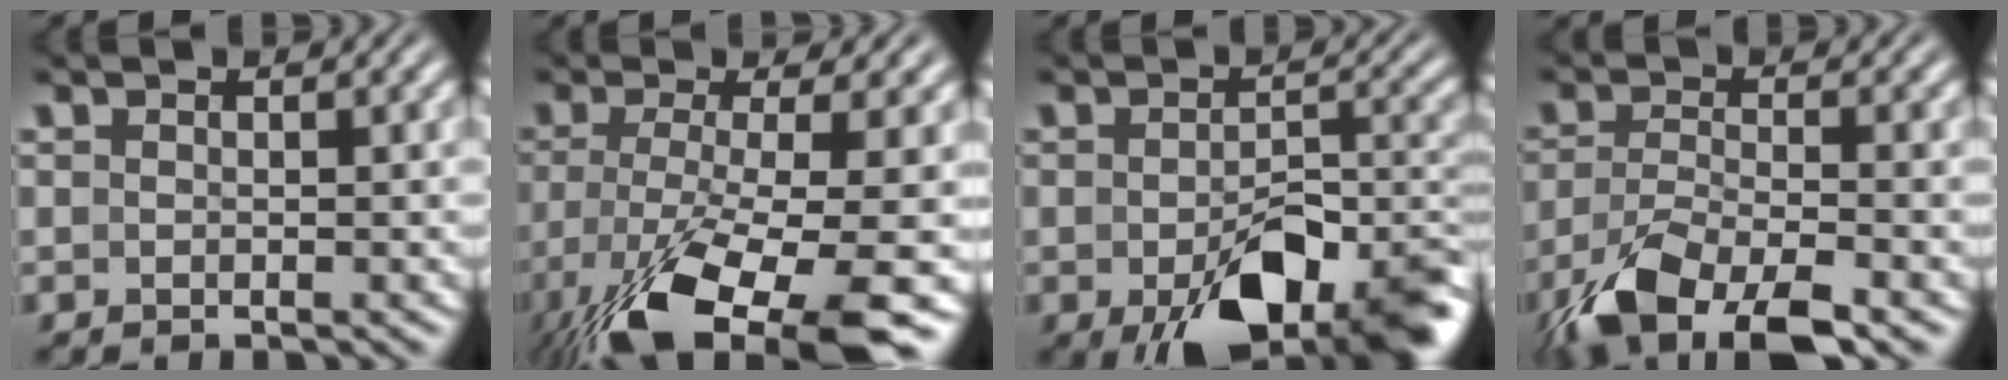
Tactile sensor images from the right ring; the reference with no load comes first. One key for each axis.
{"total": 9.9, "fx": -4.1, "fy": 3.7, "fz": 8.3, "tx": -0.163, "ty": -0.050, "tz": -0.034}
{"total": 9.7, "fx": -4.4, "fy": 4.3, "fz": 7.4, "tx": -0.113, "ty": -0.029, "tz": -0.056}
{"total": 7.0, "fx": -4.1, "fy": 3.0, "fz": 4.8, "tx": -0.100, "ty": -0.030, "tz": -0.052}